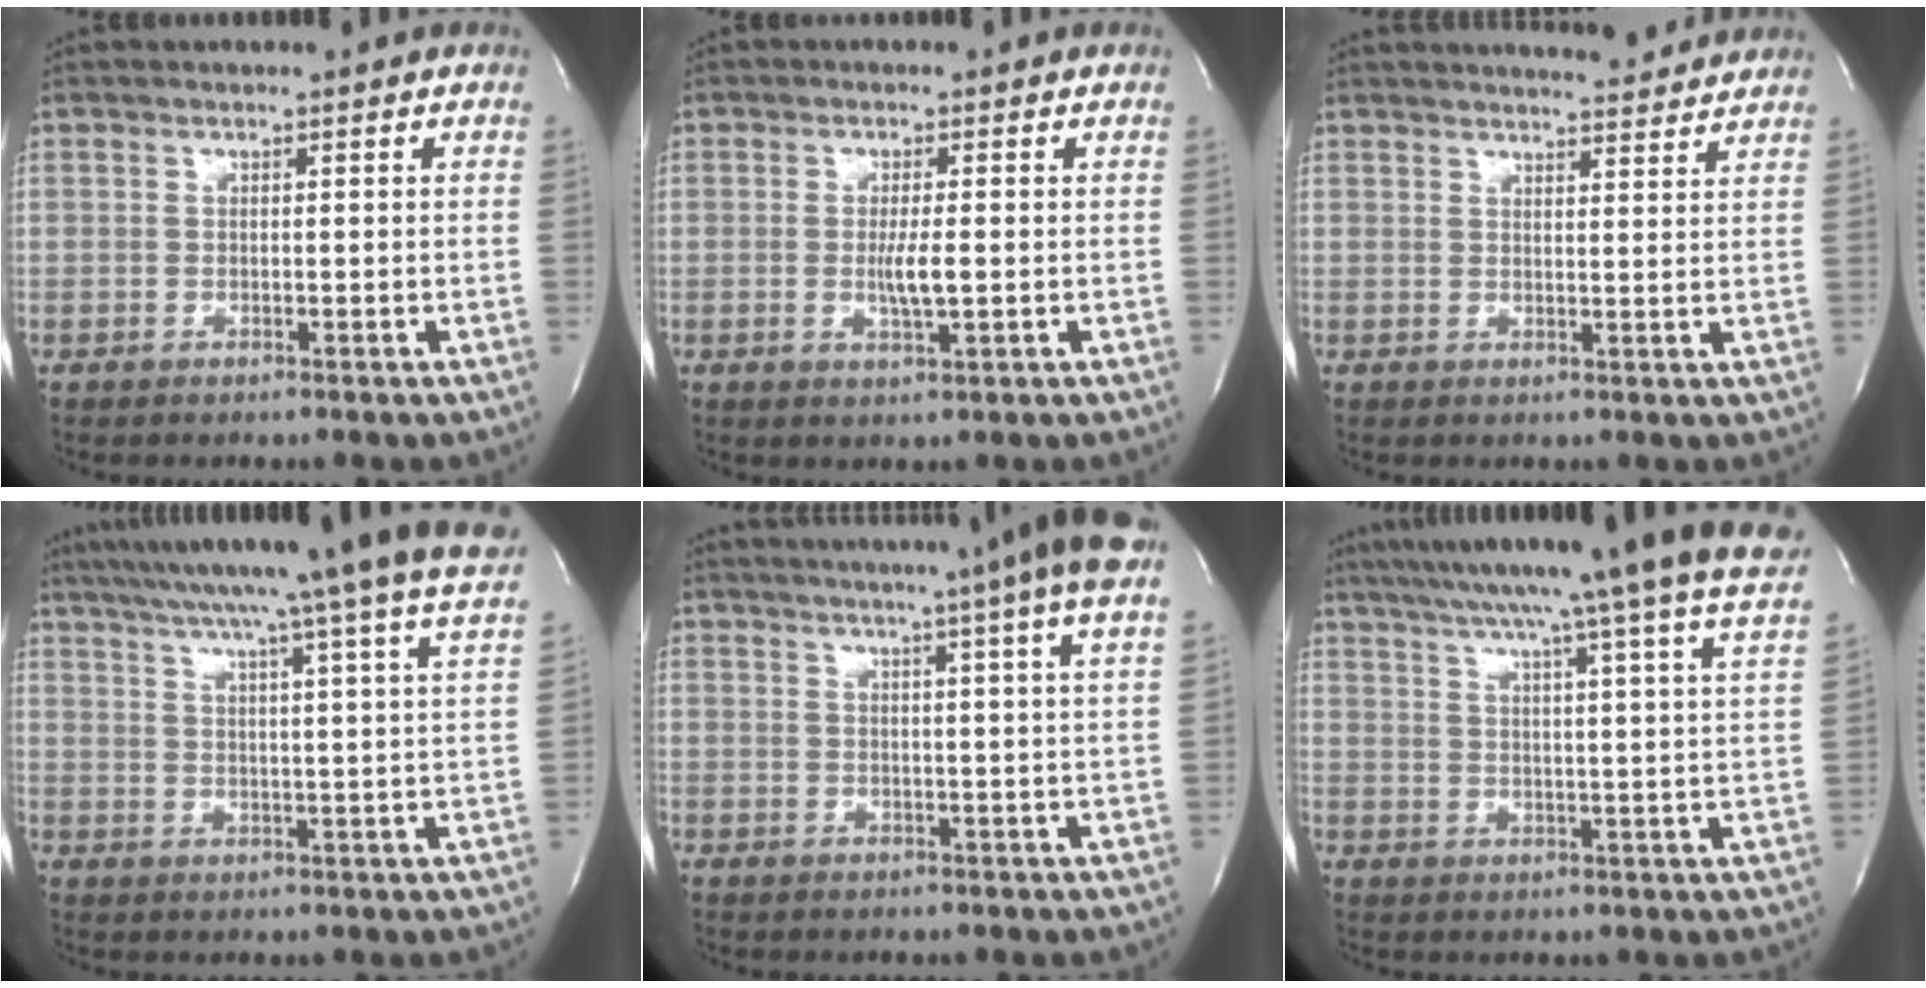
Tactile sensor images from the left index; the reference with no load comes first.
{"total": 3.5, "force": [-0.5, 0.2, 3.5], "torque": [-0.067, -0.007, -0.005]}
{"total": 11.4, "force": [10.8, 1.3, 3.6], "torque": [-0.051, -0.001, 0.133]}
{"total": 24.1, "force": [20.5, -1.7, 12.6], "torque": [-0.216, -0.023, 0.271]}
{"total": 17.7, "force": [13.7, -1.5, 11.1], "torque": [-0.176, -0.002, 0.165]}
{"total": 26.0, "force": [22.4, -1.7, 13.1], "torque": [-0.223, -0.032, 0.292]}